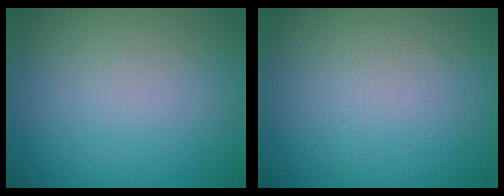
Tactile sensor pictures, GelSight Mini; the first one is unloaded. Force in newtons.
{"total": 0.0}